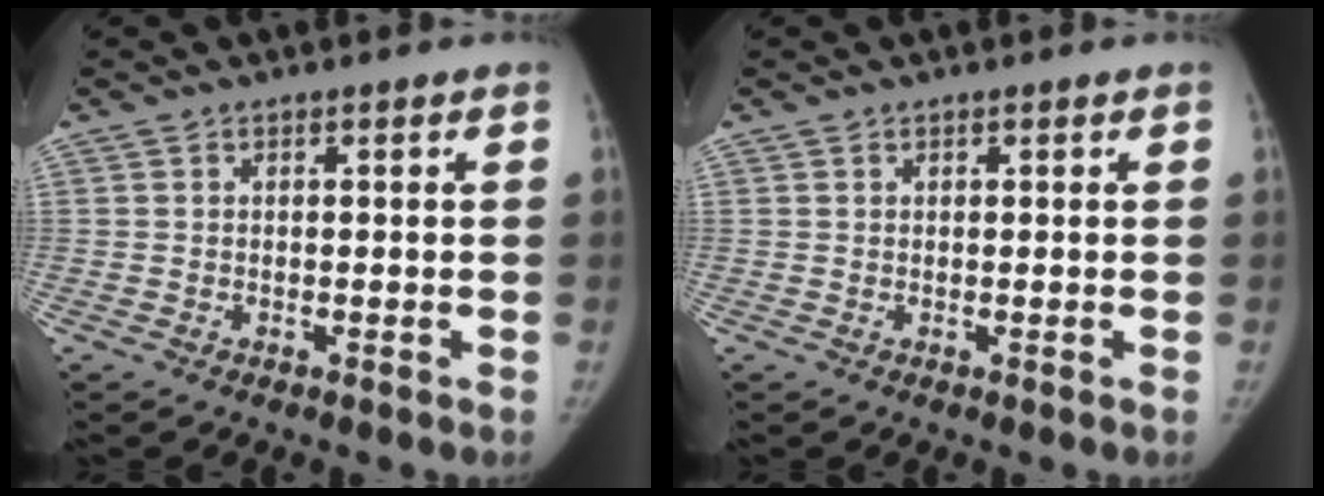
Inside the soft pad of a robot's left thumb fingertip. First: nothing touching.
{"total": 0.0}